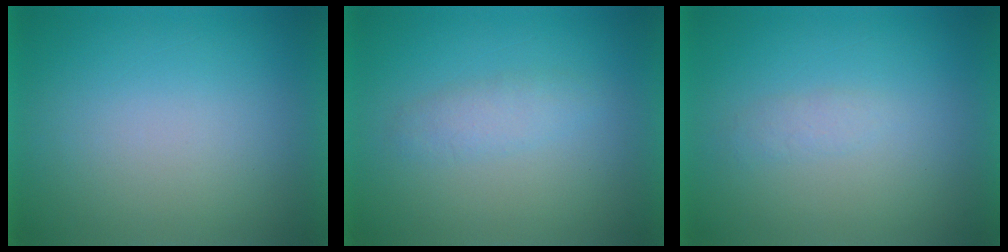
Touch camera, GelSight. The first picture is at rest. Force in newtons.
{"total": 2.3}
{"total": 1.4}